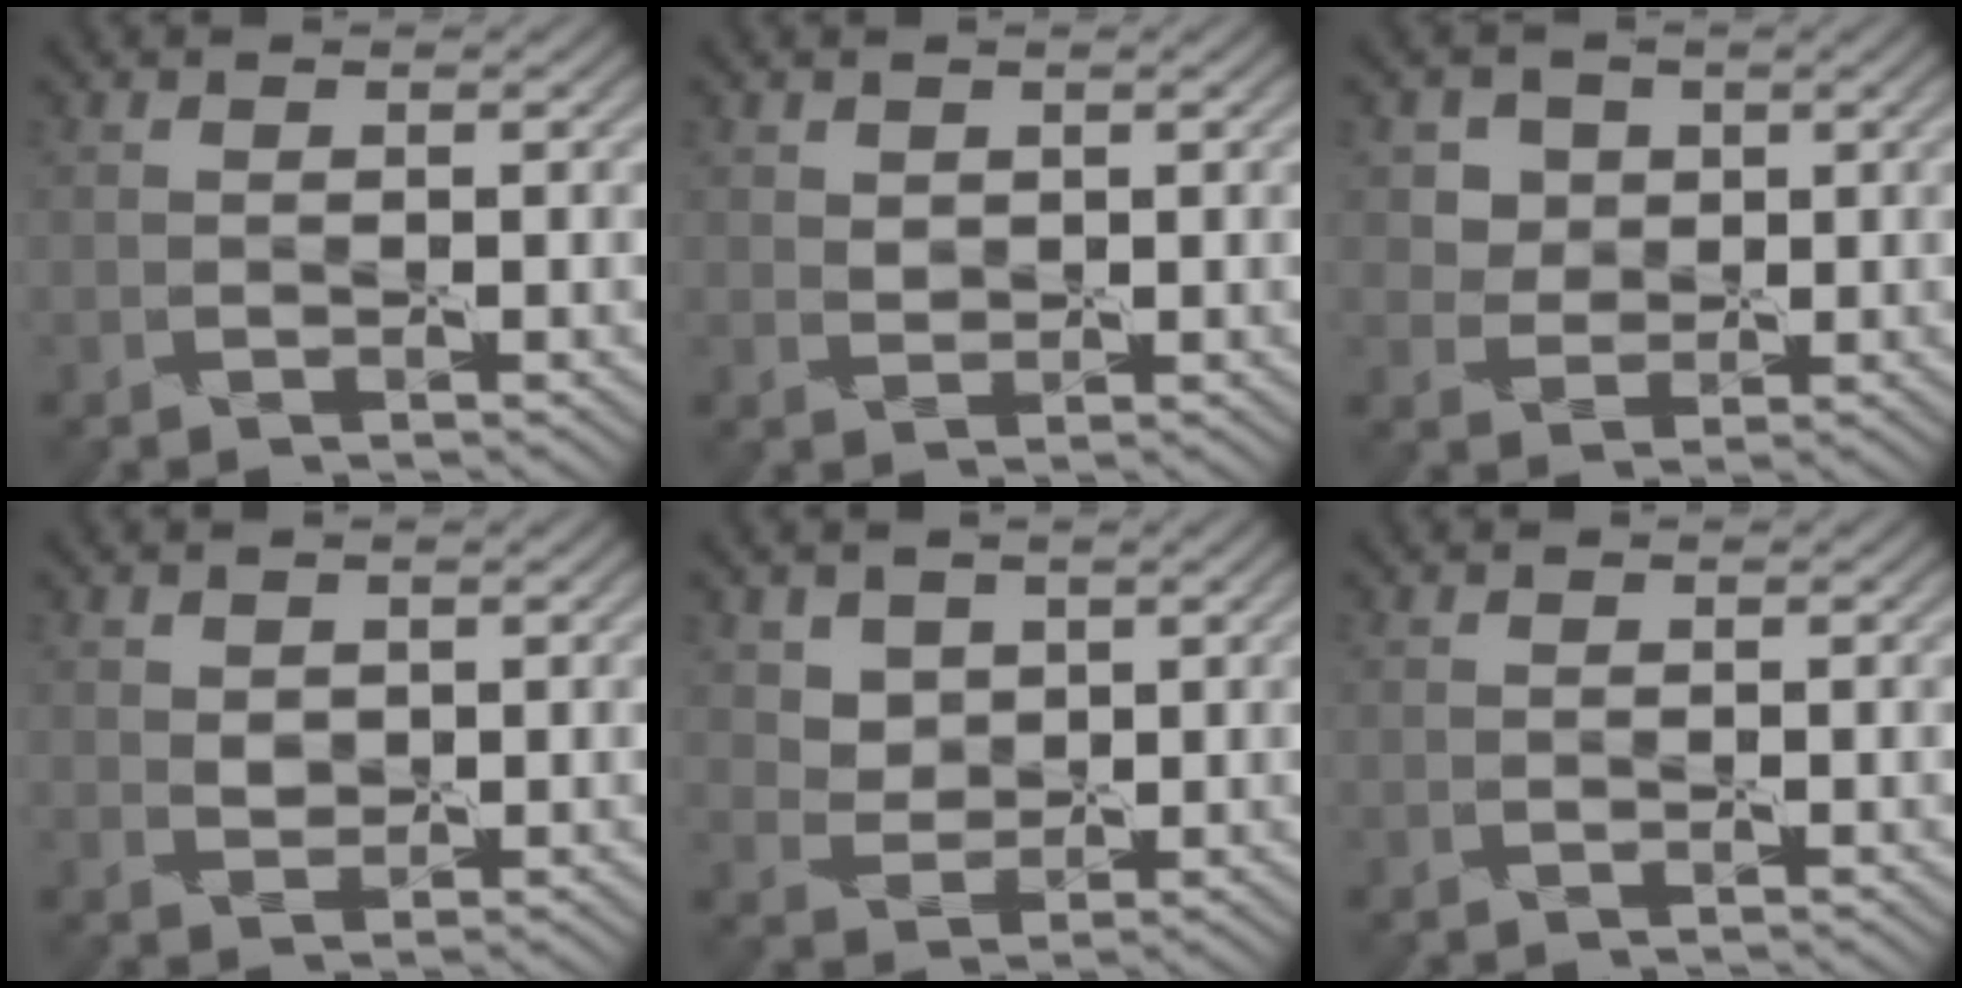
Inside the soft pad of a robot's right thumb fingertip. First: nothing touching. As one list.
[{"total": 1.3, "force": [1.2, 0.6, 0.1], "torque": [0.006, 0.007, 0.022]}, {"total": 4.3, "force": [2.6, 3.4, 0.4], "torque": [-0.019, 0.009, 0.043]}, {"total": 1.3, "force": [1.1, 0.7, 0.2], "torque": [0.005, 0.007, 0.020]}, {"total": 3.1, "force": [2.6, 1.7, -0.3], "torque": [-0.005, -0.006, 0.053]}, {"total": 0.0}]